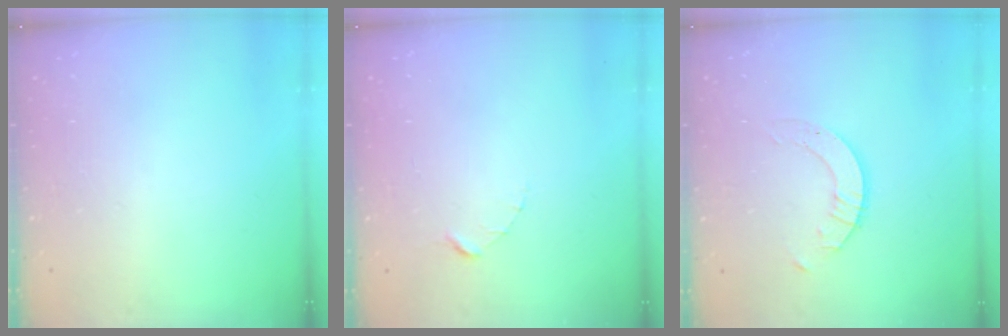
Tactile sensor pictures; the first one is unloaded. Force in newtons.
{"total": 1.5, "press": 1.5, "slide": 0.2}
{"total": 2.7, "press": 2.7, "slide": 0.2}